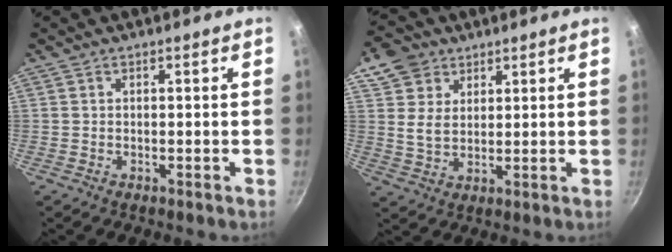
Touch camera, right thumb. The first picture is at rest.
{"total": 8.1, "force": [4.4, 6.1, 3.1], "torque": [-0.026, -0.015, 0.076]}